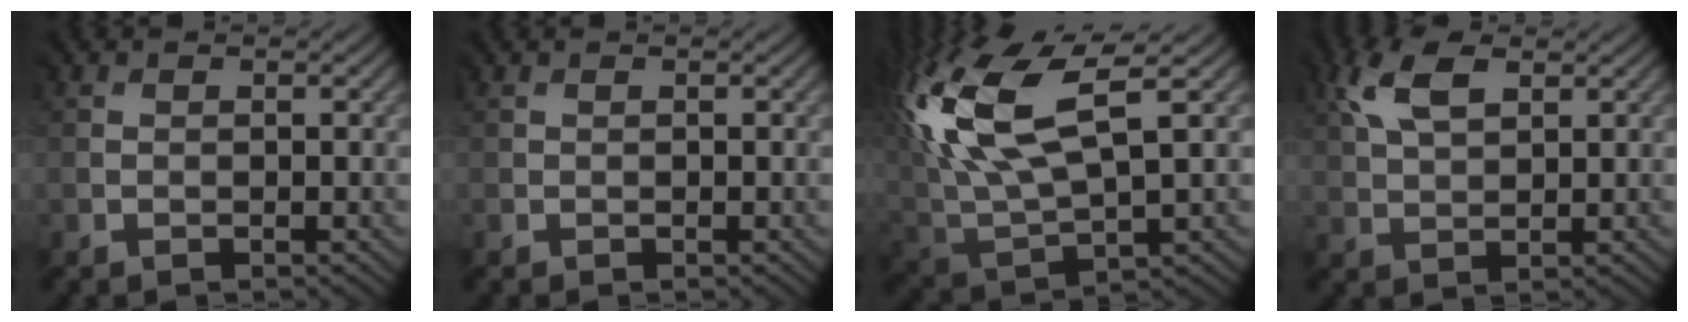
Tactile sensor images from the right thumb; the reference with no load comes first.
{"total": 0.0}
{"total": 14.4, "force": [6.1, 6.9, 11.1], "torque": [-0.265, 0.021, 0.120]}
{"total": 6.4, "force": [3.6, 3.4, 4.0], "torque": [-0.095, 0.019, 0.072]}